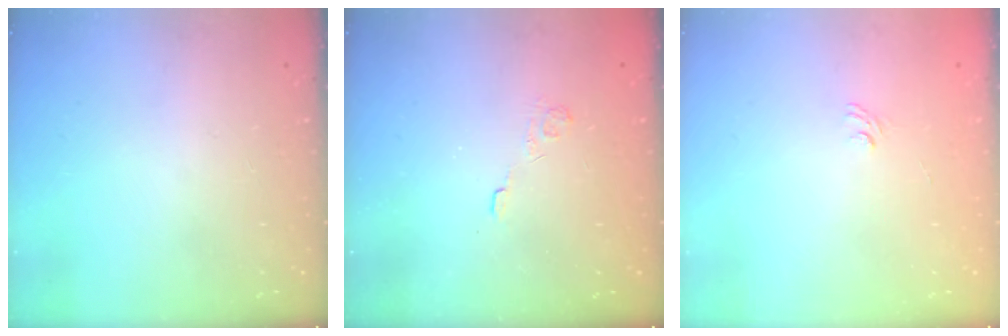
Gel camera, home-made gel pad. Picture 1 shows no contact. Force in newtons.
{"total": 2.4, "press": 1.9, "slide": 1.4}
{"total": 2.4, "press": 2.1, "slide": 1.1}